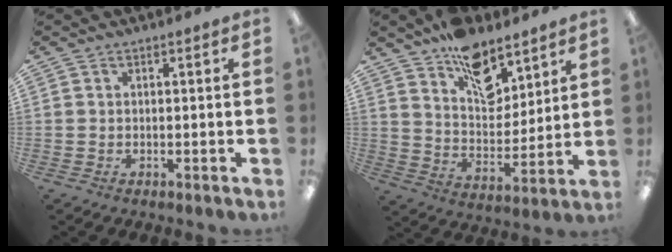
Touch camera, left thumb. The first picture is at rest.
{"total": 13.6, "force": [9.7, 7.4, 6.1], "torque": [-0.079, -0.063, 0.175]}